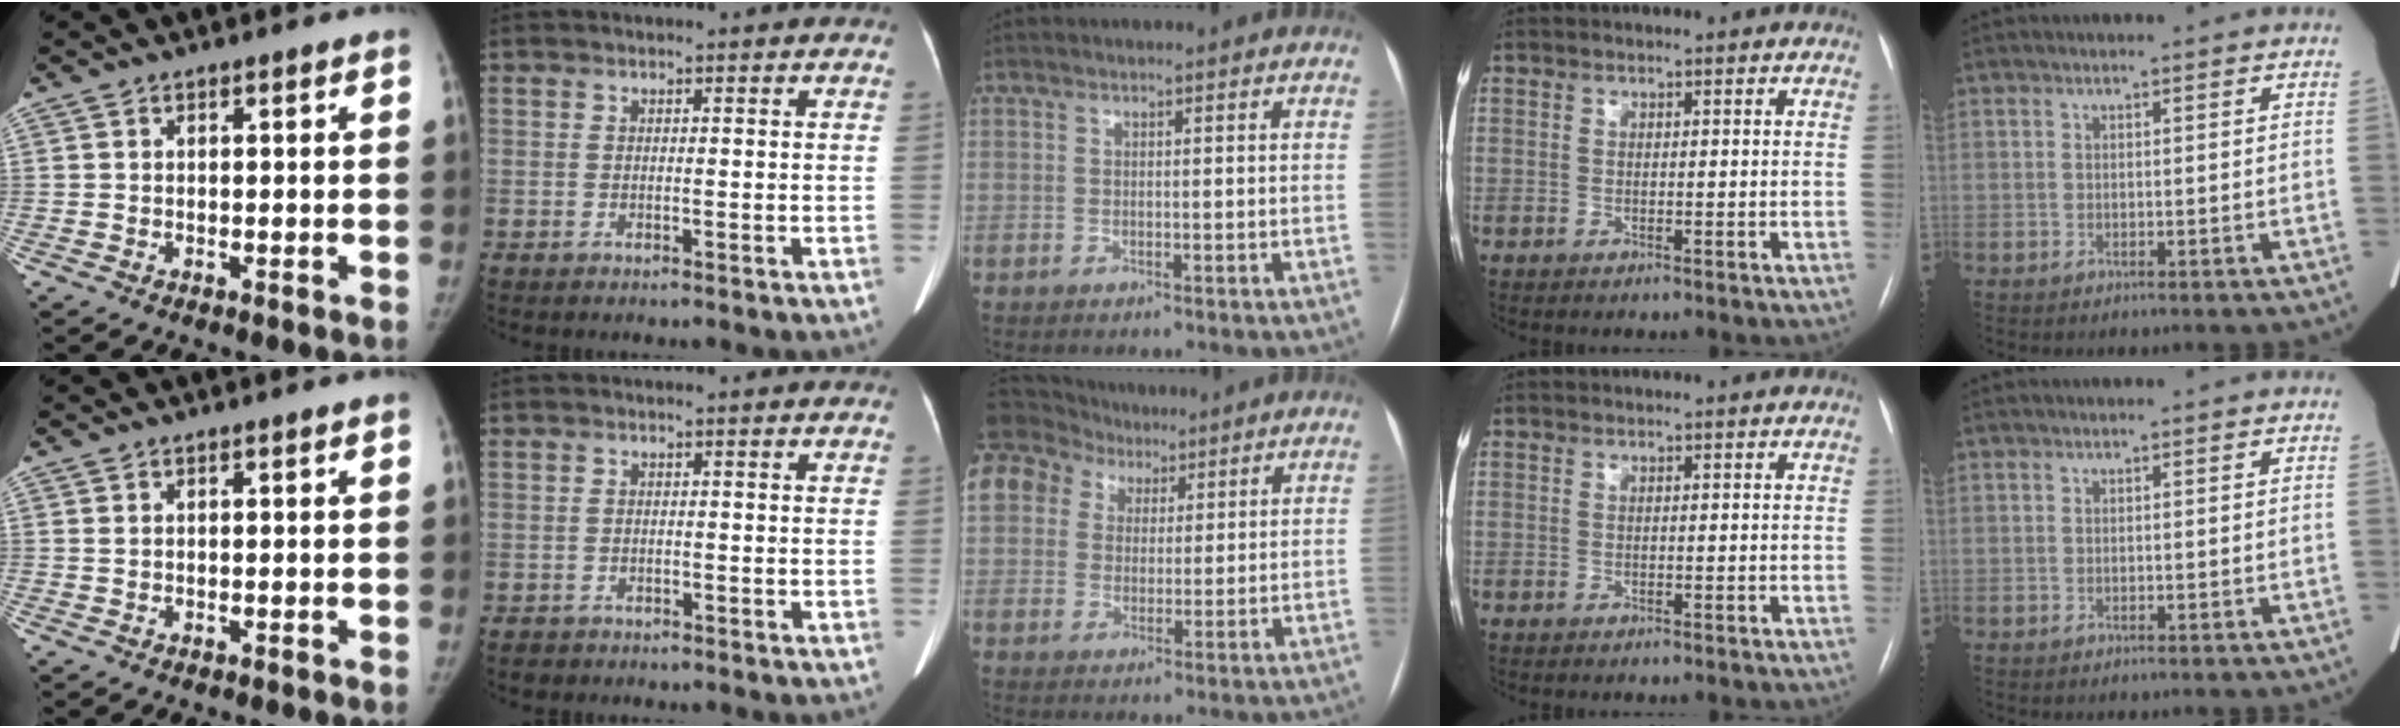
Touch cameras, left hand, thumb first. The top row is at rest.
{"index": {"total": 1.0, "force": [-0.8, 0.6, 0.0], "torque": [-0.011, -0.001, -0.012]}, "middle": {"total": 20.0, "force": [10.6, 14.8, 8.3], "torque": [-0.262, 0.097, 0.201]}}